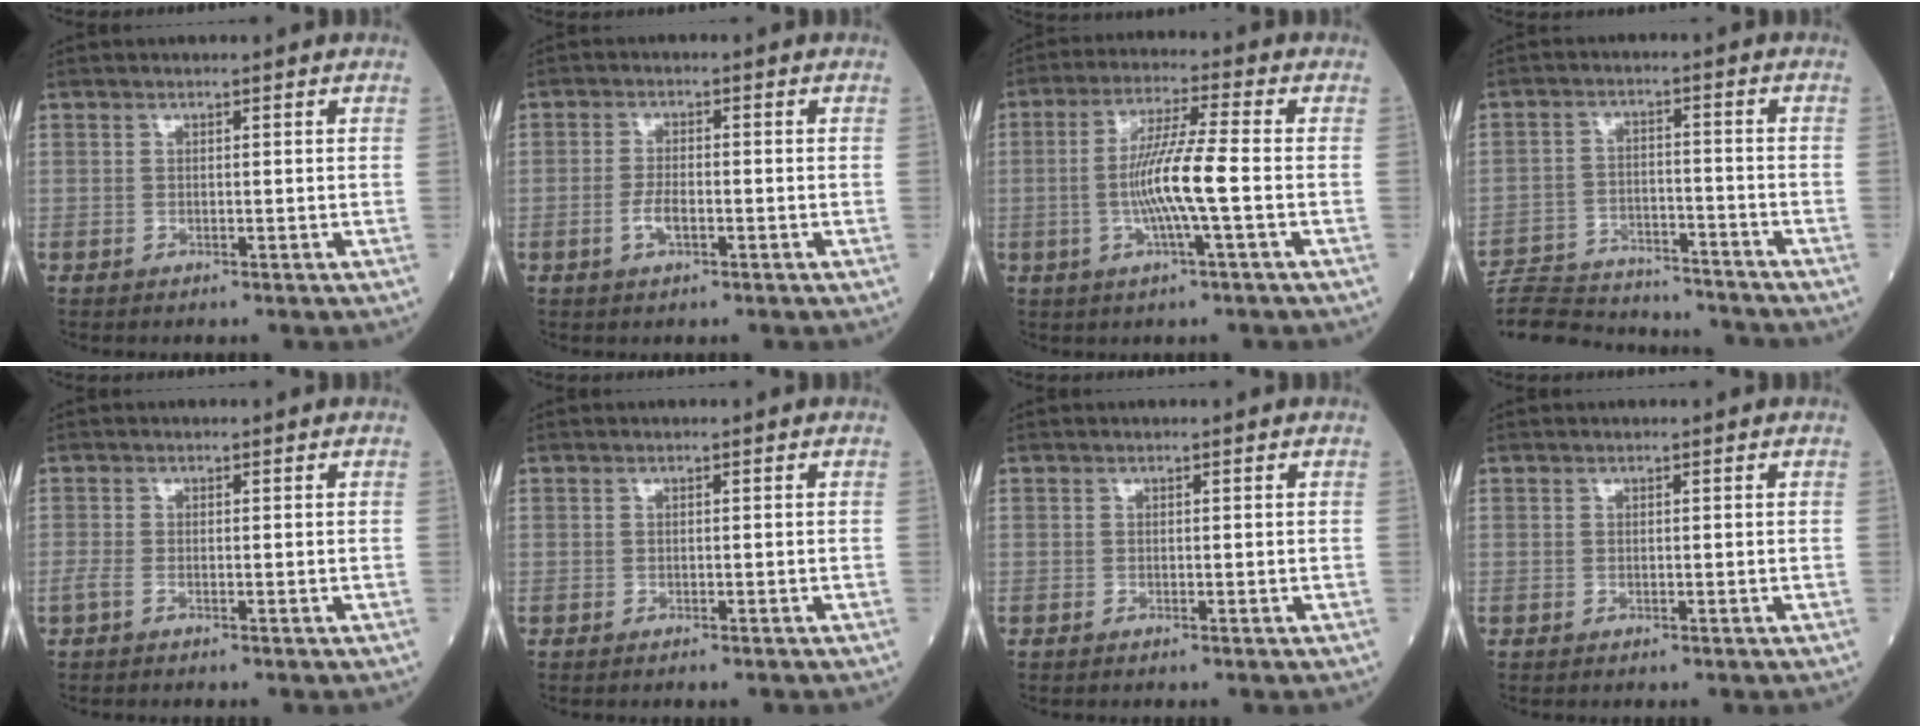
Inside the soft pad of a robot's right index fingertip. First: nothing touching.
{"total": 2.9, "force": [-1.1, 1.0, 2.5], "torque": [-0.053, 0.001, -0.020]}
{"total": 9.0, "force": [-1.4, -0.3, 8.9], "torque": [-0.173, 0.000, -0.031]}
{"total": 16.7, "force": [-15.9, 3.0, 4.3], "torque": [-0.094, 0.006, -0.237]}
{"total": 1.2, "force": [-0.7, 0.3, 0.9], "torque": [-0.022, -0.001, -0.017]}
{"total": 0.8, "force": [-0.5, 0.2, 0.6], "torque": [-0.008, -0.001, -0.006]}
{"total": 0.0}
{"total": 0.0}